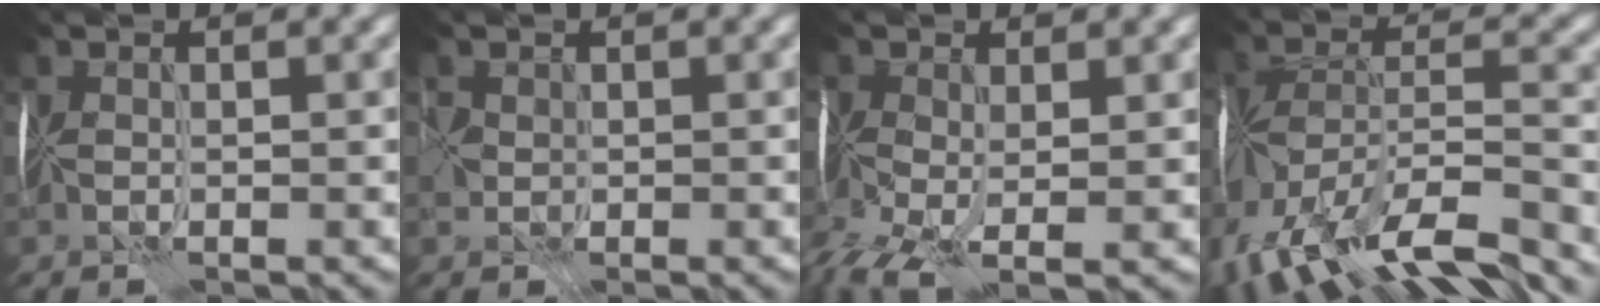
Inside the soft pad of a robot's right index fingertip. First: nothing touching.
{"total": 0.8, "force": [0.1, 0.7, -0.2], "torque": [-0.004, 0.007, 0.000]}
{"total": 7.4, "force": [-2.4, 4.4, 5.5], "torque": [-0.131, -0.025, -0.033]}
{"total": 14.2, "force": [-10.5, 5.1, 8.1], "torque": [-0.172, -0.001, -0.154]}